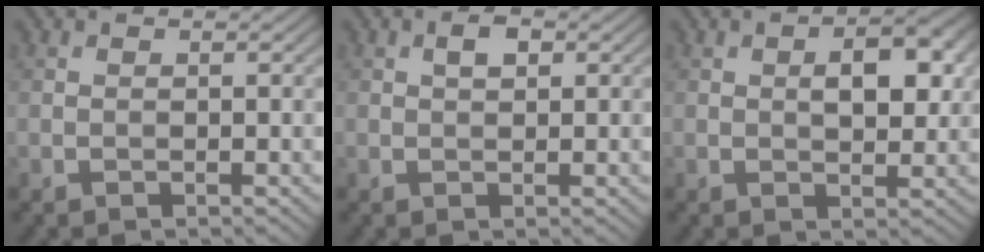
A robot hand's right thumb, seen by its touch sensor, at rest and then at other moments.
{"total": 1.9, "force": [0.6, 0.9, 1.5], "torque": [-0.025, 0.003, 0.009]}
{"total": 5.3, "force": [1.0, 2.6, 4.5], "torque": [-0.066, 0.002, 0.014]}